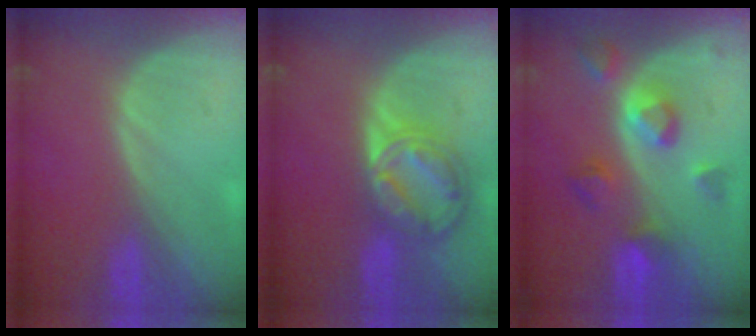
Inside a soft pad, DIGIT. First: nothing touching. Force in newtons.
{"total": 8.7, "press": 7.4, "slide": 4.6}
{"total": 7.4, "press": 6.9, "slide": 2.8}